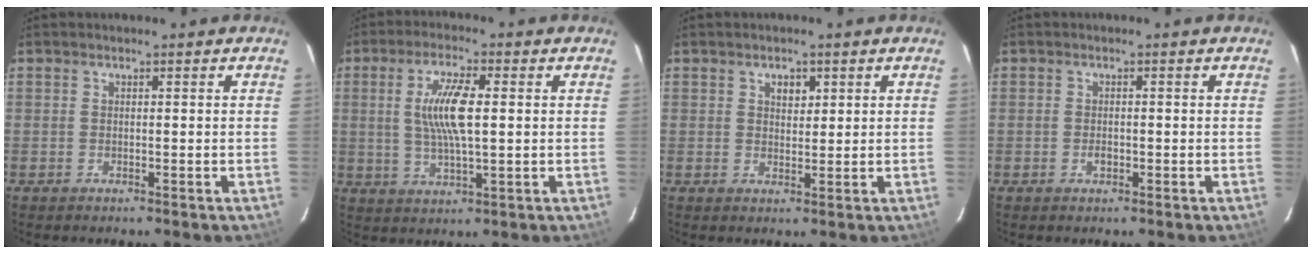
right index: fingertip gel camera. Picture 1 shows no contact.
{"total": 9.0, "force": [1.2, 2.3, 8.6], "torque": [-0.167, 0.003, 0.024]}
{"total": 2.5, "force": [1.1, 1.7, 1.4], "torque": [-0.018, 0.007, 0.019]}
{"total": 1.5, "force": [-0.5, 0.8, 1.1], "torque": [-0.021, 0.001, -0.009]}